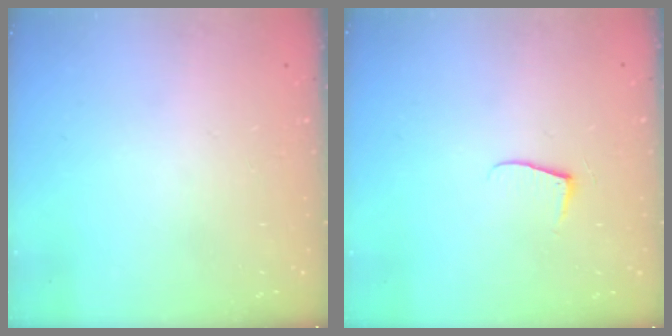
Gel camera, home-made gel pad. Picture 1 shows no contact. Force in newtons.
{"total": 5.2, "press": 5.2, "slide": 0.5}